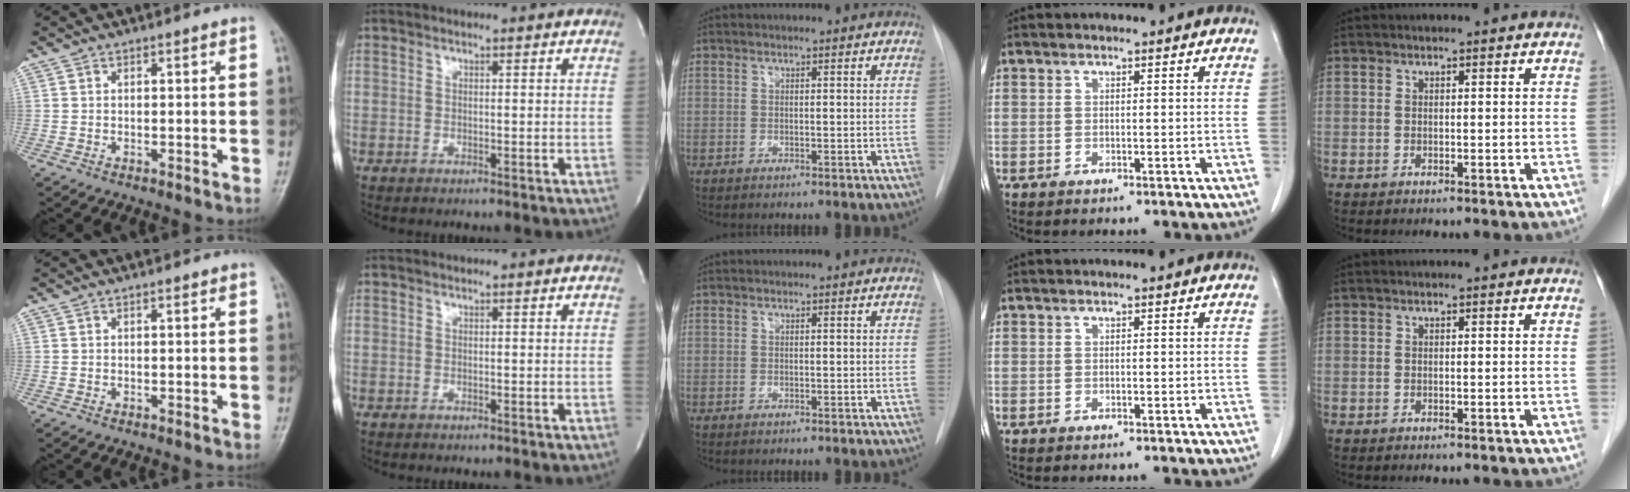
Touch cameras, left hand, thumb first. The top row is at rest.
{}